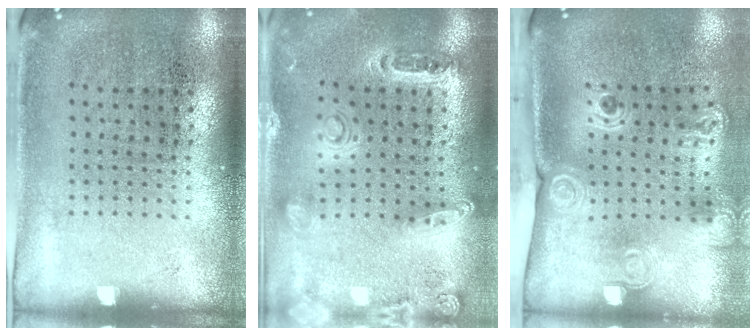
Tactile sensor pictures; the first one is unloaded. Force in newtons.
{"total": 1.4, "press": 1.4, "slide": 0.3}
{"total": 2.3, "press": 1.7, "slide": 1.6}